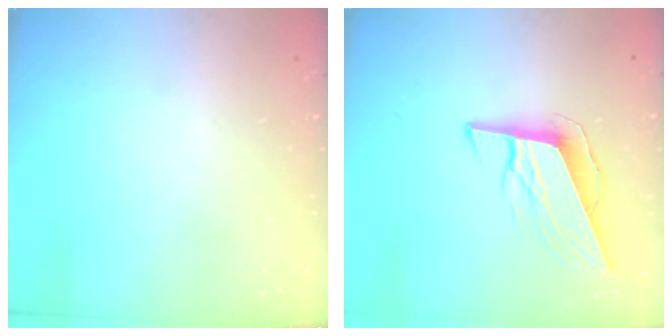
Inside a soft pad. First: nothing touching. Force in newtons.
{"total": 9.9, "press": 9.5, "slide": 2.7}